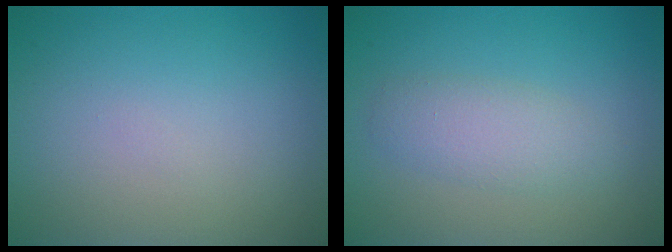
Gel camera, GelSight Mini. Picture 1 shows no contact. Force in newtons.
{"total": 2.7, "press": 2.7, "slide": 0.2}